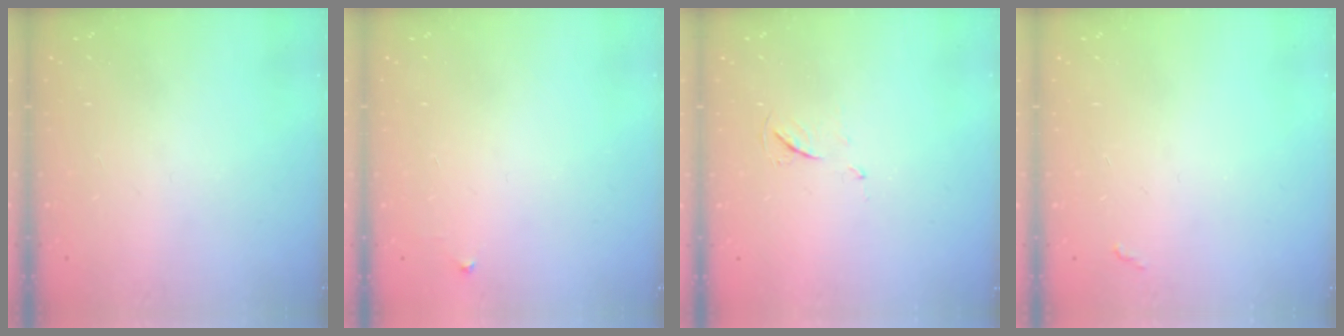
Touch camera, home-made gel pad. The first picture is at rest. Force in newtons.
{"total": 3.2, "press": 3.2, "slide": 0.5}
{"total": 4.9, "press": 4.9, "slide": 0.7}
{"total": 2.8, "press": 2.8, "slide": 0.4}